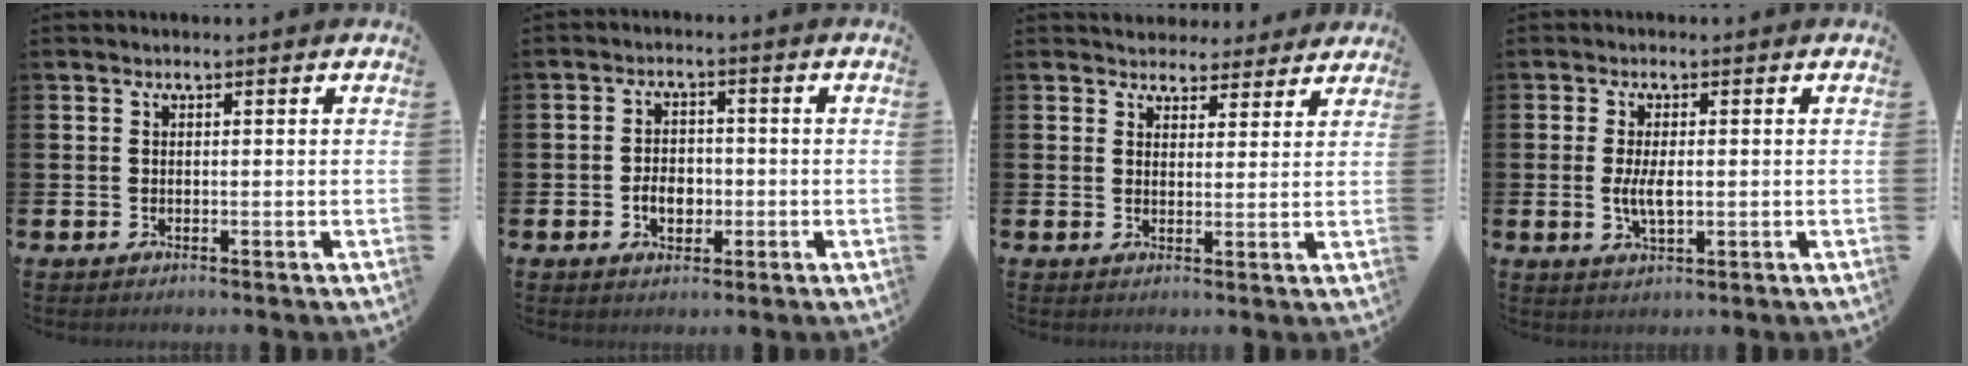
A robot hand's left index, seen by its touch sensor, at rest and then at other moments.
{"total": 3.6, "force": [-0.9, 2.6, 2.3], "torque": [-0.024, -0.006, -0.024]}
{"total": 4.1, "force": [3.7, 1.6, -0.1], "torque": [0.000, -0.024, 0.065]}
{"total": 3.6, "force": [0.0, 1.5, 3.2], "torque": [-0.055, 0.001, -0.003]}